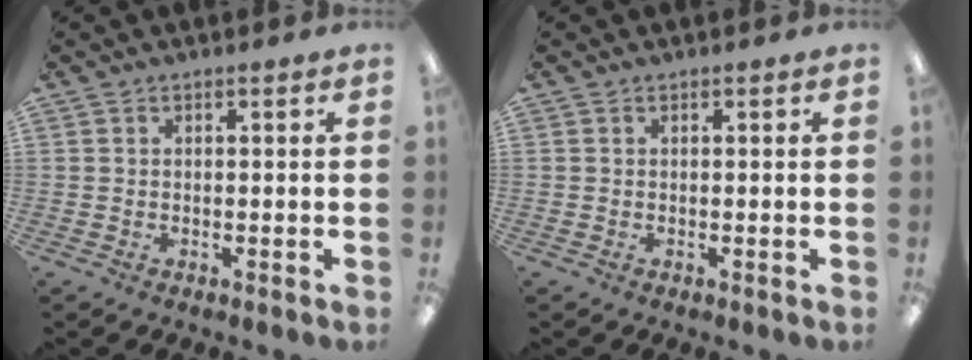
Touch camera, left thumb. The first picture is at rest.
{"total": 0.0}